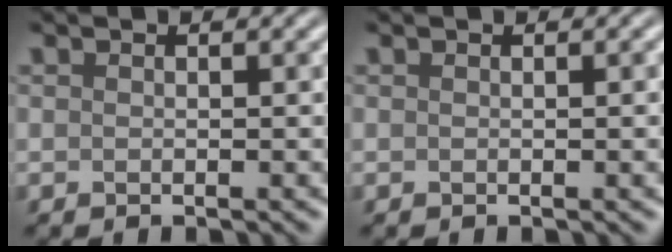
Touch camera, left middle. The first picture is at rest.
{"total": 1.2, "force": [0.1, 0.4, 1.1], "torque": [-0.009, -0.001, -0.001]}